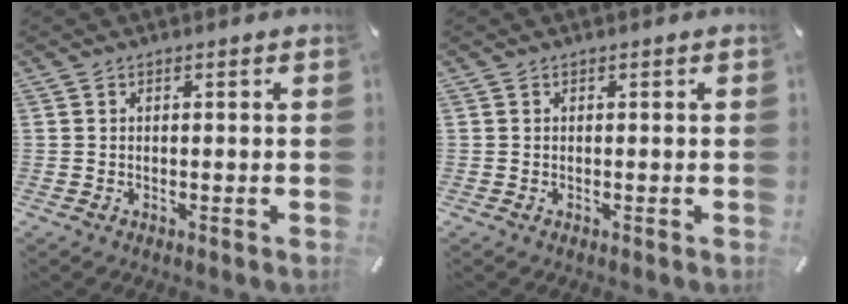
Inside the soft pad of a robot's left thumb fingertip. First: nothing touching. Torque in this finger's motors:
{"motor_torque": [0.00, -0.01, 0.03, 0.02, 0.00]}